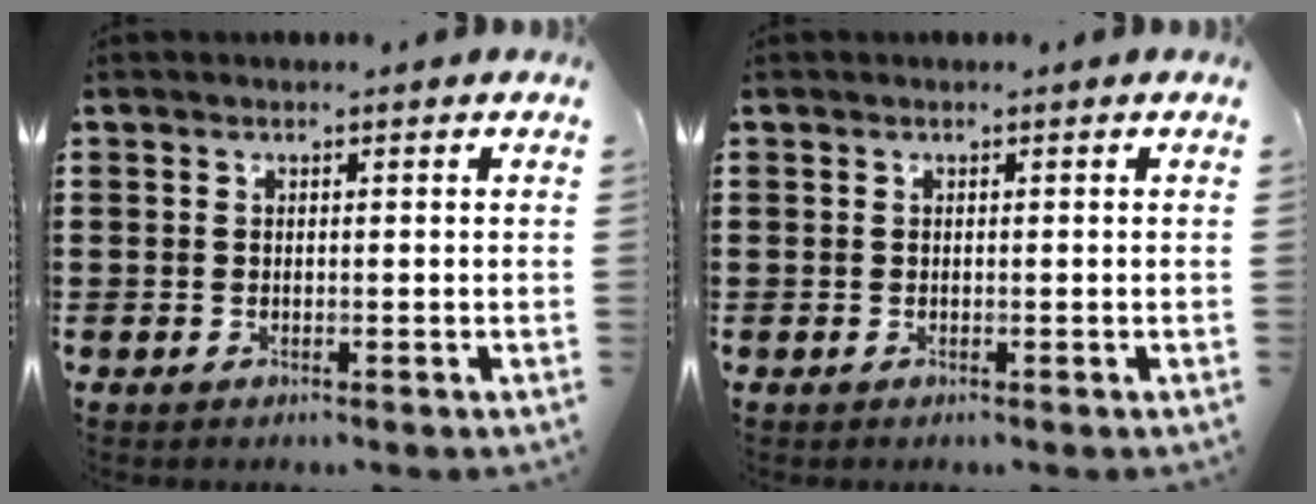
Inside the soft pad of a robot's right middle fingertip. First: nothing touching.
{"total": 0.0}